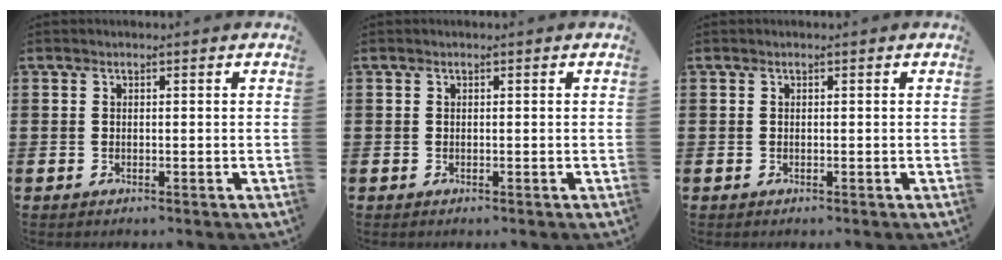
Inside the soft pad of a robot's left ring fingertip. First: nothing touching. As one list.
[{"total": 0.0}, {"total": 0.0}]